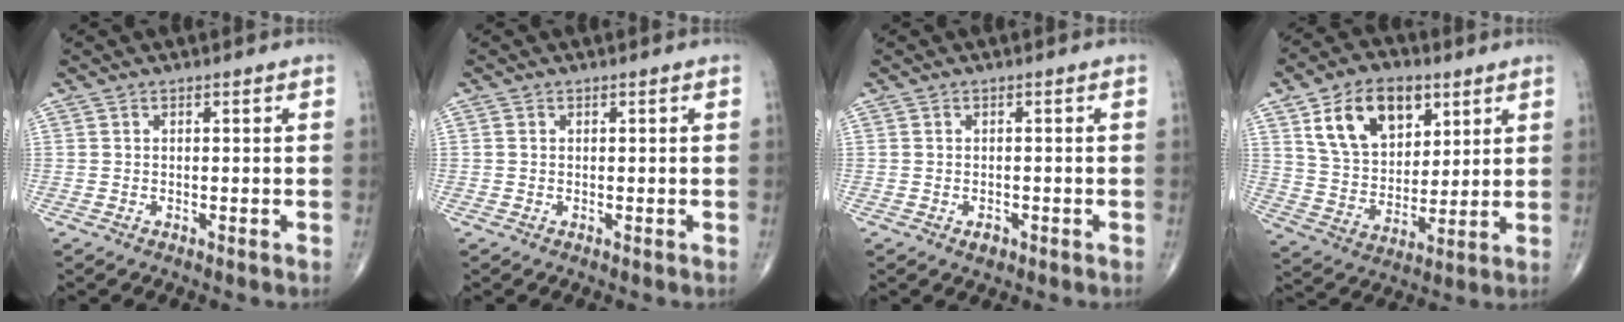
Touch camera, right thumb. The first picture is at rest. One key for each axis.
{"total": 0.0}
{"total": 1.7, "fx": -0.9, "fy": 1.1, "fz": 1.0, "tx": -0.011, "ty": 0.002, "tz": -0.010}
{"total": 15.8, "fx": 7.2, "fy": 10.1, "fz": 9.7, "tx": -0.130, "ty": -0.025, "tz": 0.138}